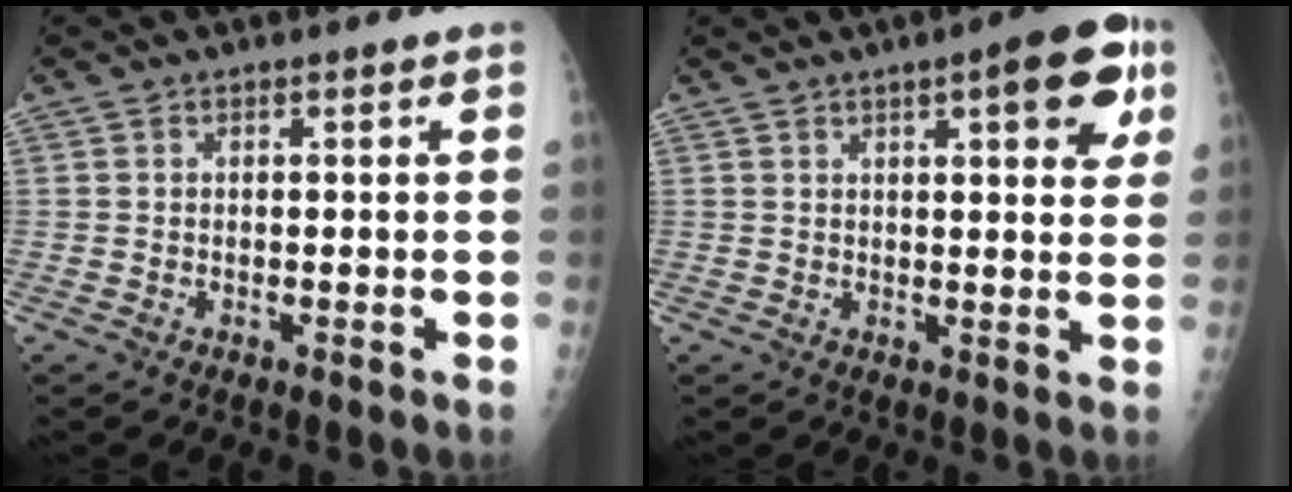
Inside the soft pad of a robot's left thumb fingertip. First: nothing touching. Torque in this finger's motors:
{"motor_torque": [0.12, 0.27, 0.04, -0.17, 0.13]}